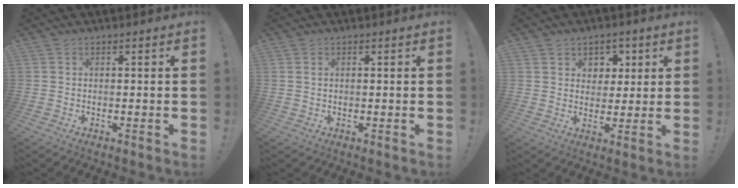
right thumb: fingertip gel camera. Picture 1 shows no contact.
{"total": 0.9, "force": [0.4, 0.6, 0.5], "torque": [-0.012, 0.004, 0.008]}
{"total": 6.3, "force": [2.8, 5.5, 1.1], "torque": [-0.013, -0.020, 0.055]}